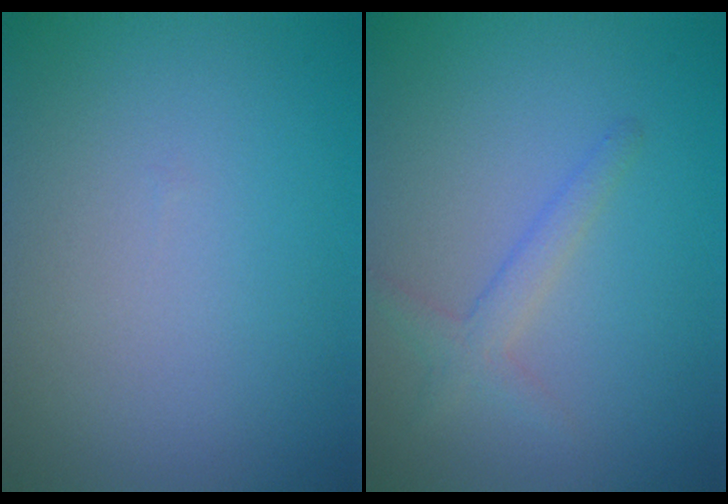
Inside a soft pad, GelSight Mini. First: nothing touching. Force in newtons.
{"total": 1.9, "press": 1.9, "slide": 0.1}